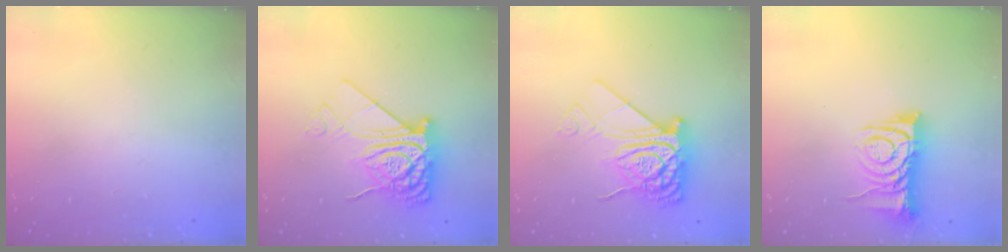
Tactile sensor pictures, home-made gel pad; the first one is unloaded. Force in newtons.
{"total": 12.3, "press": 12.3, "slide": 1.0}
{"total": 12.3, "press": 12.3, "slide": 1.0}
{"total": 7.9, "press": 7.9, "slide": 1.0}